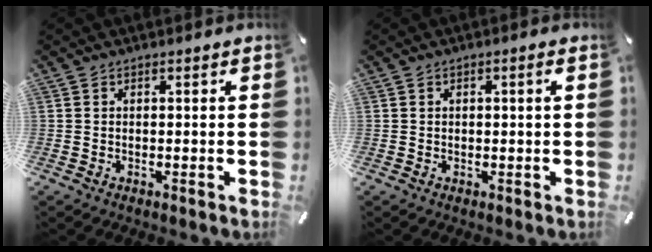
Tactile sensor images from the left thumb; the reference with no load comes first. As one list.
[{"total": 1.2, "force": [0.3, 0.3, 1.2], "torque": [-0.020, 0.003, 0.002]}]